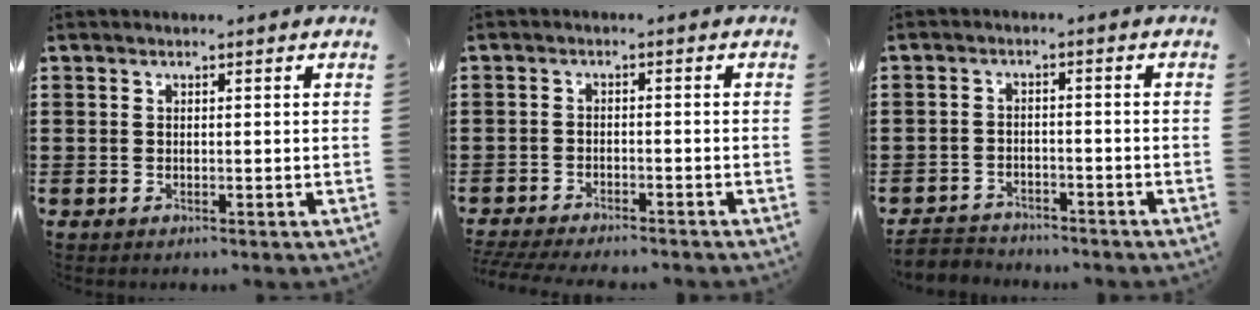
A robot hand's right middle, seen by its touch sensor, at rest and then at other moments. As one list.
[{"total": 2.3, "force": [-2.3, 0.1, 0.3], "torque": [-0.016, -0.002, -0.050]}, {"total": 3.0, "force": [-2.9, 0.7, -0.1], "torque": [-0.006, 0.000, -0.064]}]